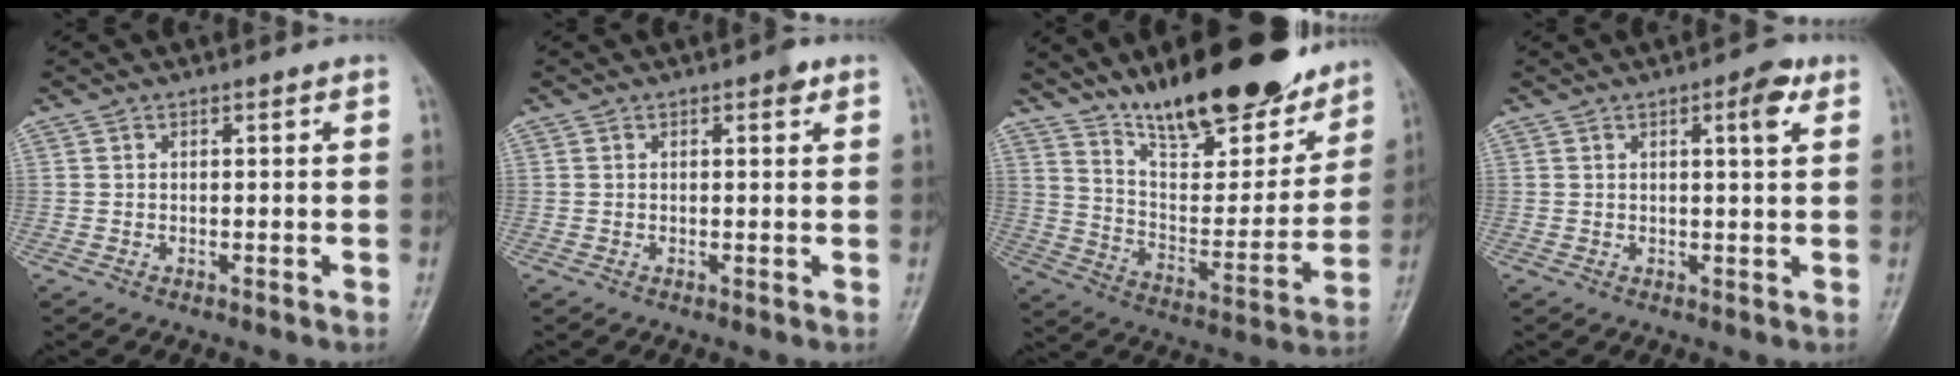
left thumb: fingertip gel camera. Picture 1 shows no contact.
{"total": 1.8, "force": [1.0, 0.7, 1.4], "torque": [-0.015, -0.001, 0.009]}
{"total": 24.4, "force": [17.9, 8.3, 14.2], "torque": [-0.166, -0.086, 0.288]}
{"total": 4.2, "force": [1.9, 1.1, 3.6], "torque": [-0.048, -0.004, 0.024]}